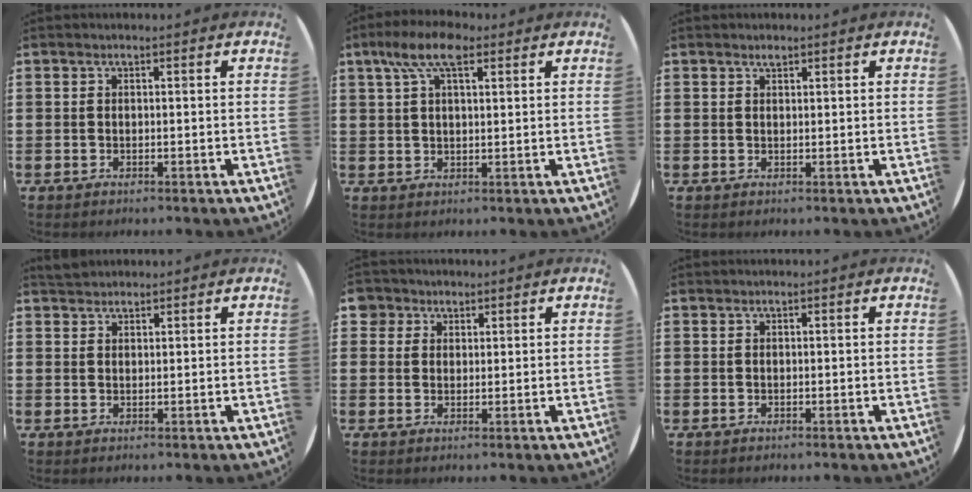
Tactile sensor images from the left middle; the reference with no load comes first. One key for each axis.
{"total": 7.3, "fx": 4.2, "fy": 3.0, "fz": 5.2, "tx": -0.105, "ty": 0.009, "tz": 0.074}
{"total": 0.7, "fx": 0.7, "fy": 0.1, "fz": 0.2, "tx": 0.005, "ty": -0.002, "tz": 0.011}
{"total": 1.8, "fx": 1.7, "fy": 0.5, "fz": 0.0, "tx": -0.003, "ty": 0.005, "tz": 0.034}
{"total": 2.7, "fx": 2.0, "fy": 1.9, "fz": 0.0, "tx": 0.000, "ty": 0.005, "tz": 0.036}
{"total": 0.0}